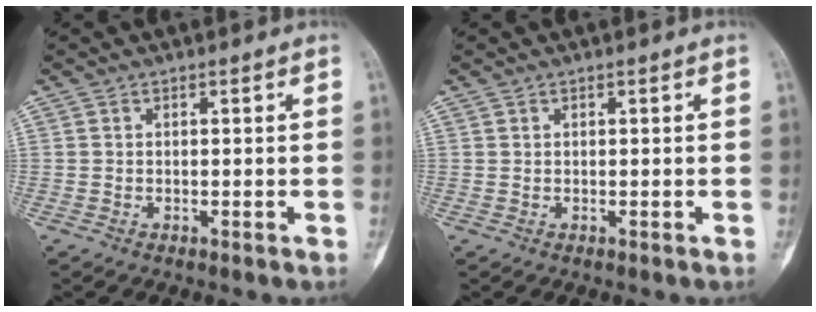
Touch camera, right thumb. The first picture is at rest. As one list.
[{"total": 0.0}]